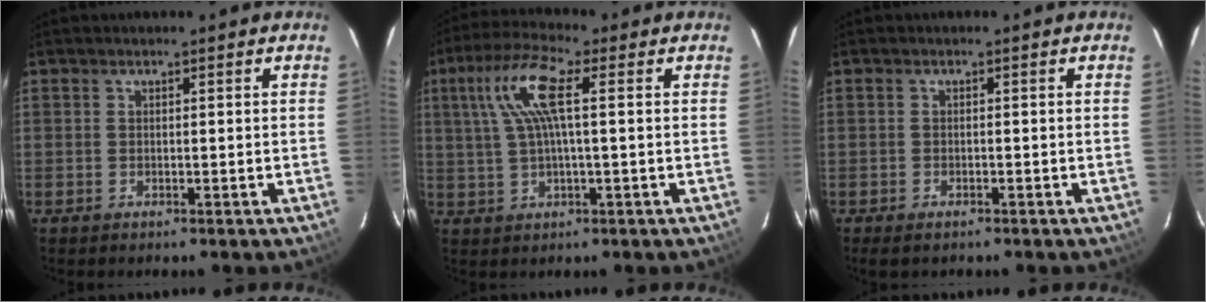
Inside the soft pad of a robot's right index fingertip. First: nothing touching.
{"total": 9.3, "force": [2.2, 1.9, 8.8], "torque": [-0.172, 0.018, 0.044]}
{"total": 2.2, "force": [-1.7, 0.9, 1.1], "torque": [-0.026, -0.007, -0.030]}